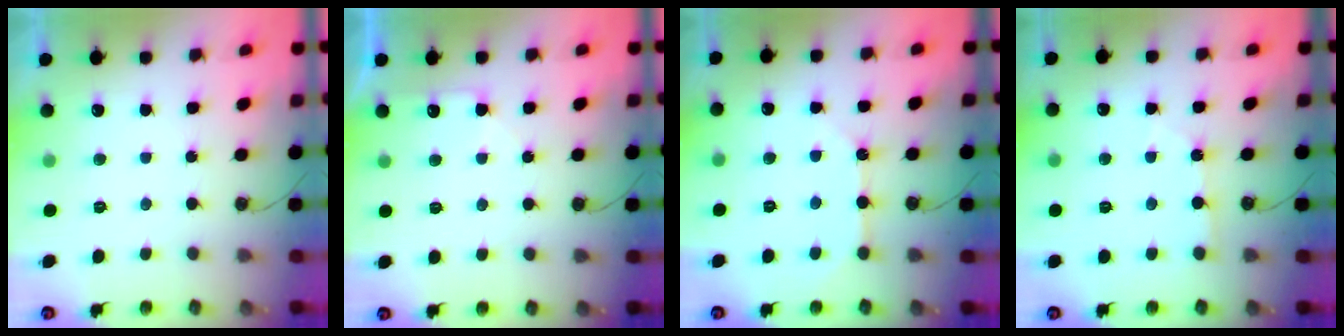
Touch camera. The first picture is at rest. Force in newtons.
{"total": 5.6, "press": 5.5, "slide": 0.7}
{"total": 6.6, "press": 6.6, "slide": 0.7}
{"total": 2.6, "press": 2.6, "slide": 0.4}